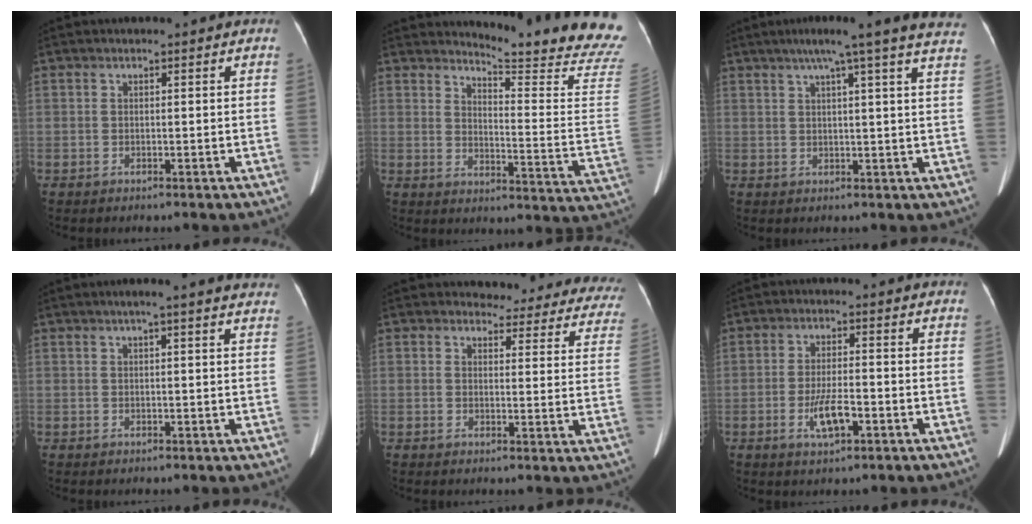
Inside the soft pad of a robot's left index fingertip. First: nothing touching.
{"total": 19.2, "force": [18.4, -1.4, 5.1], "torque": [-0.078, -0.160, 0.202]}
{"total": 16.9, "force": [13.8, -1.1, 9.8], "torque": [-0.148, 0.004, 0.161]}
{"total": 9.1, "force": [7.6, 0.4, 4.9], "torque": [-0.063, 0.018, 0.073]}
{"total": 17.3, "force": [16.3, 4.9, 2.6], "torque": [0.009, -0.066, 0.150]}
{"total": 5.0, "force": [-2.0, 1.3, 4.4], "torque": [-0.087, -0.004, -0.034]}